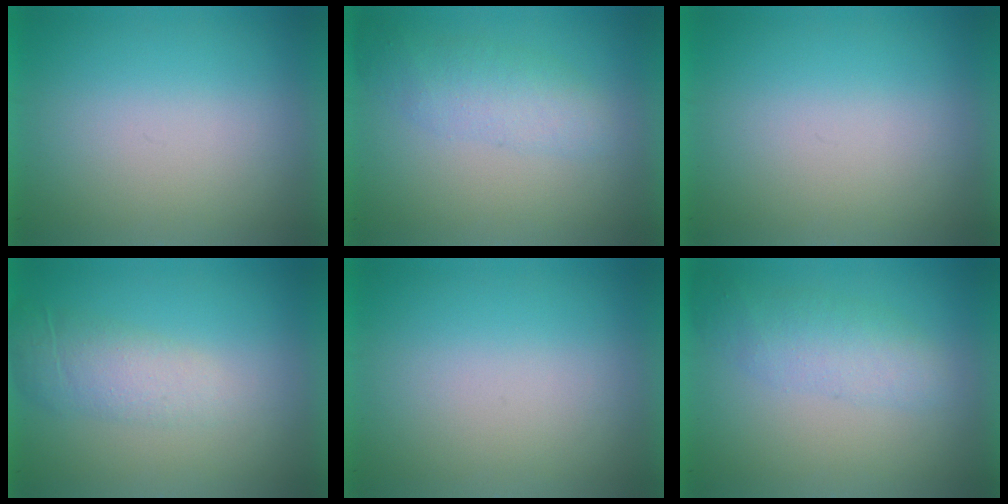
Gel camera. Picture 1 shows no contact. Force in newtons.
{"total": 2.2}
{"total": 0.0}
{"total": 2.0}
{"total": 0.0}
{"total": 2.2}